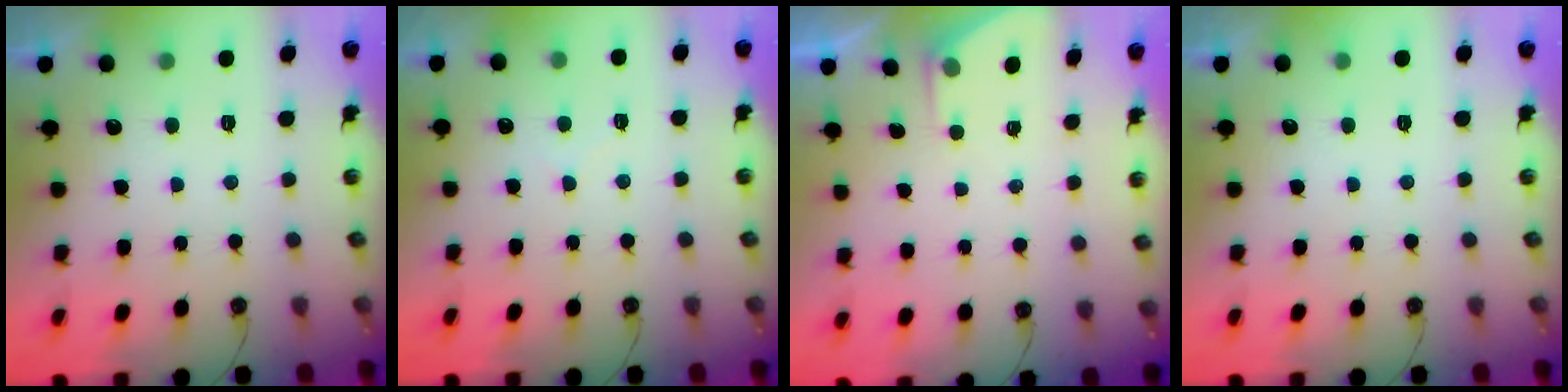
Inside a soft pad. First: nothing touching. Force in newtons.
{"total": 3.4, "press": 3.3, "slide": 0.5}
{"total": 2.3, "press": 2.3, "slide": 0.3}
{"total": 0.0}